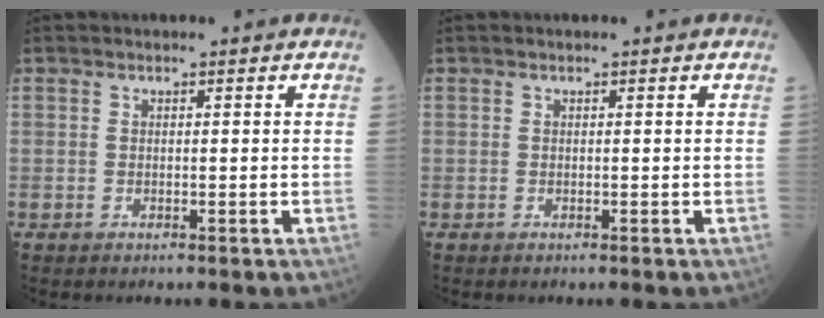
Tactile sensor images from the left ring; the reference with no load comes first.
{"total": 0.0}